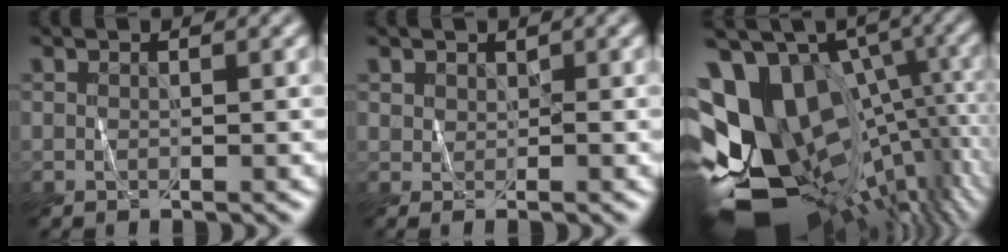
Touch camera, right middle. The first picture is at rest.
{"total": 1.1, "force": [0.5, 0.7, 0.6], "torque": [-0.010, -0.001, 0.011]}
{"total": 17.5, "force": [-1.4, 12.1, 12.6], "torque": [-0.197, -0.004, 0.011]}